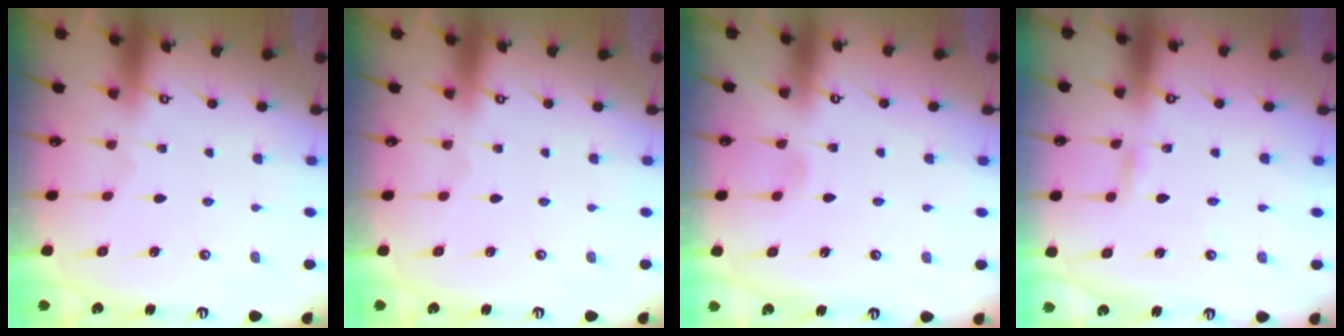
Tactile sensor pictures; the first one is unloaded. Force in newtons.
{"total": 0.0}
{"total": 2.3, "press": 2.3, "slide": 0.3}
{"total": 2.3, "press": 2.3, "slide": 0.2}